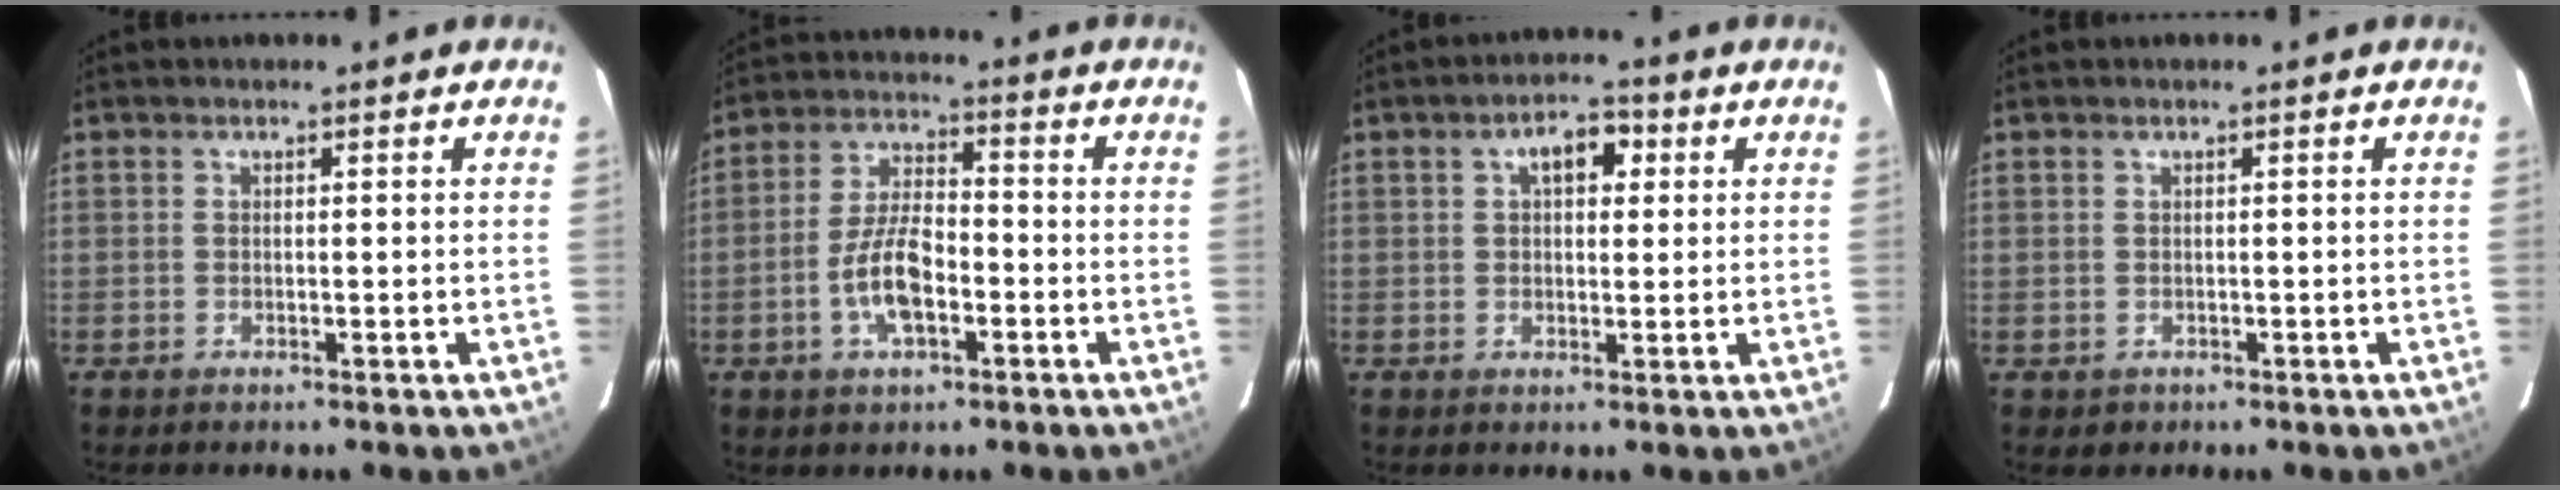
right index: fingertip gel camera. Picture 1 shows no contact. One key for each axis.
{"total": 8.6, "fx": -3.4, "fy": 3.6, "fz": 7.0, "tx": -0.145, "ty": 0.008, "tz": -0.060}
{"total": 5.1, "fx": 1.7, "fy": 3.0, "fz": 3.8, "tx": -0.059, "ty": 0.021, "tz": 0.027}
{"total": 1.5, "fx": 0.0, "fy": 1.5, "fz": 0.1, "tx": 0.001, "ty": 0.002, "tz": 0.004}